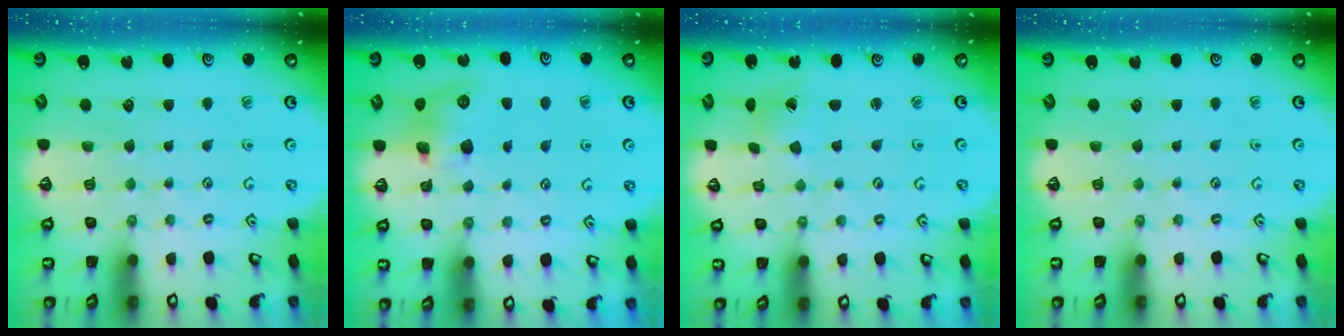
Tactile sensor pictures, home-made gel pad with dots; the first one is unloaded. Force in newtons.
{"total": 8.4, "press": 8.4, "slide": 1.0}
{"total": 2.5, "press": 2.5, "slide": 0.3}
{"total": 0.0}